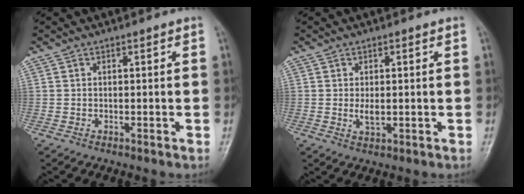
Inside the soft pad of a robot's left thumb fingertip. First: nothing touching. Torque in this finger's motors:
{"motor_torque": [0.07, 0.08, 0.26, 0.05, 0.01]}